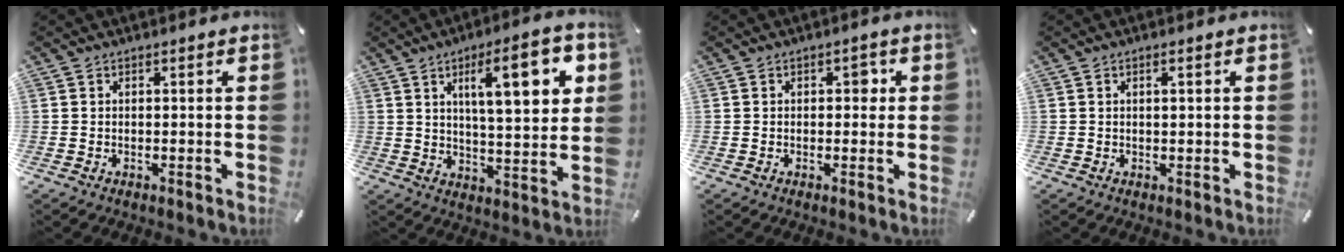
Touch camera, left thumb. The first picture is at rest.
{"total": 17.2, "force": [6.7, 5.7, 14.8], "torque": [-0.213, -0.015, 0.095]}
{"total": 1.9, "force": [0.3, 1.4, 1.2], "torque": [-0.010, 0.003, -0.002]}
{"total": 1.2, "force": [0.3, 0.3, 1.1], "torque": [-0.022, 0.001, 0.005]}